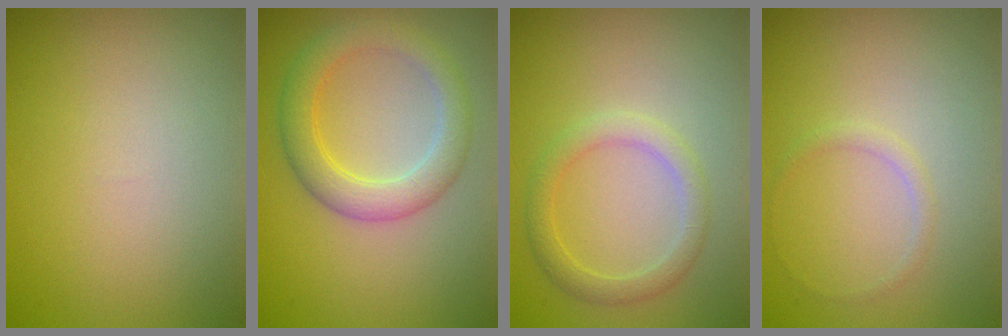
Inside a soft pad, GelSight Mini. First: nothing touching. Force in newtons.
{"total": 4.3, "press": 4.3, "slide": 0.1}
{"total": 2.4, "press": 2.4, "slide": 0.1}
{"total": 0.8, "press": 0.8, "slide": 0.0}